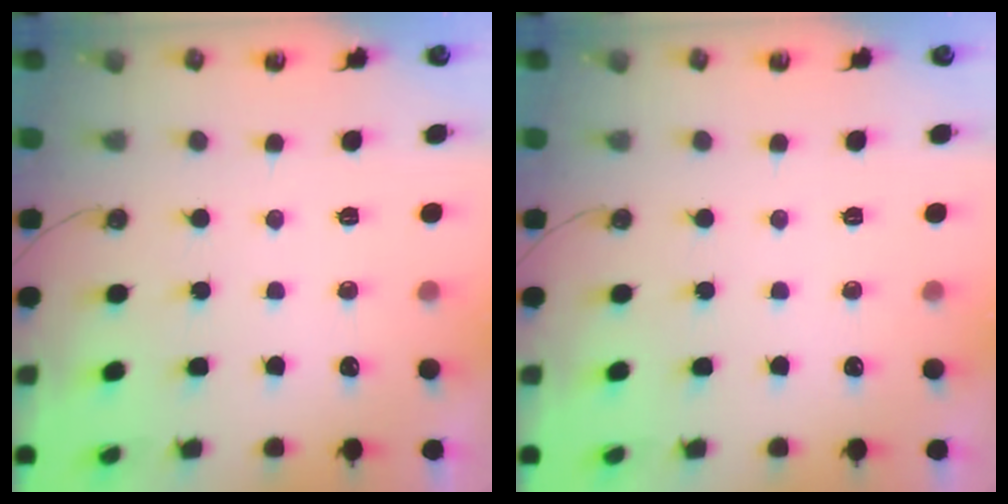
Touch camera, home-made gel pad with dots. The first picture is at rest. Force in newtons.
{"total": 0.0}